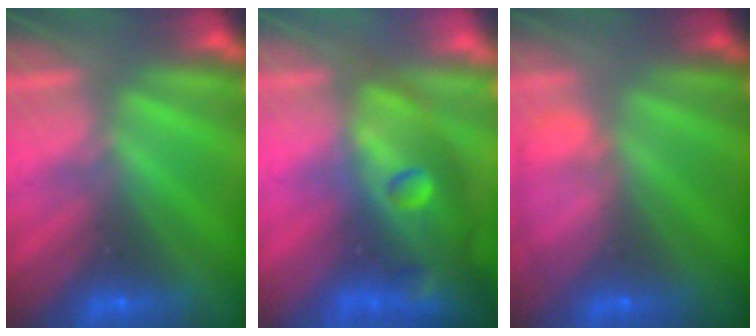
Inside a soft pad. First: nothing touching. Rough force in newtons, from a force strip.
{"total": 11.3}
{"total": 8.5}